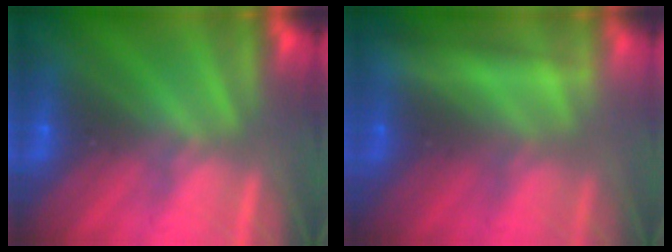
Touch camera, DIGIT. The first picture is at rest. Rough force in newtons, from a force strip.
{"total": 2.3}